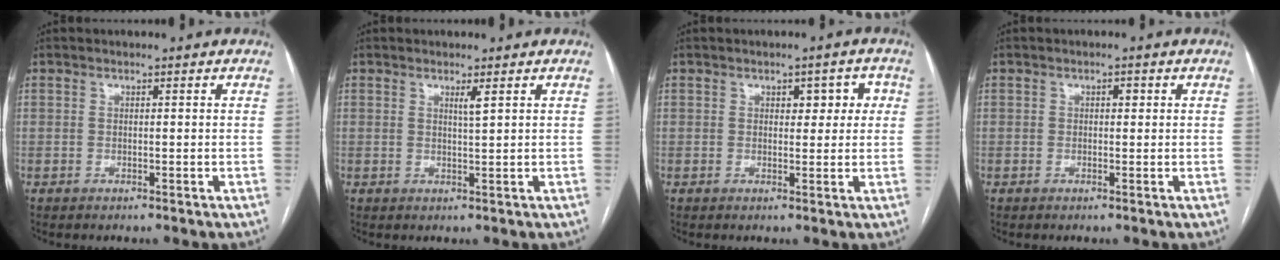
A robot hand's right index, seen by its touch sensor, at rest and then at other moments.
{"total": 1.5, "force": [0.9, -0.3, 1.2], "torque": [-0.023, -0.008, 0.015]}
{"total": 3.8, "force": [1.1, 2.1, 2.9], "torque": [-0.028, 0.015, 0.013]}
{"total": 1.1, "force": [0.3, 0.7, 0.9], "torque": [-0.011, 0.003, 0.003]}